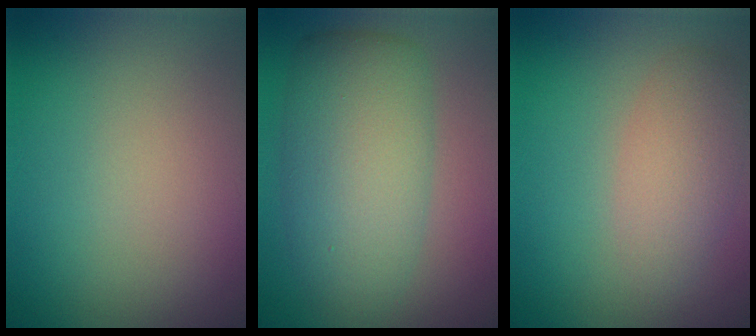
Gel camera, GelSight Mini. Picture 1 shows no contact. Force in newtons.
{"total": 7.4, "press": 7.4, "slide": 0.1}
{"total": 2.9, "press": 2.9, "slide": 0.1}